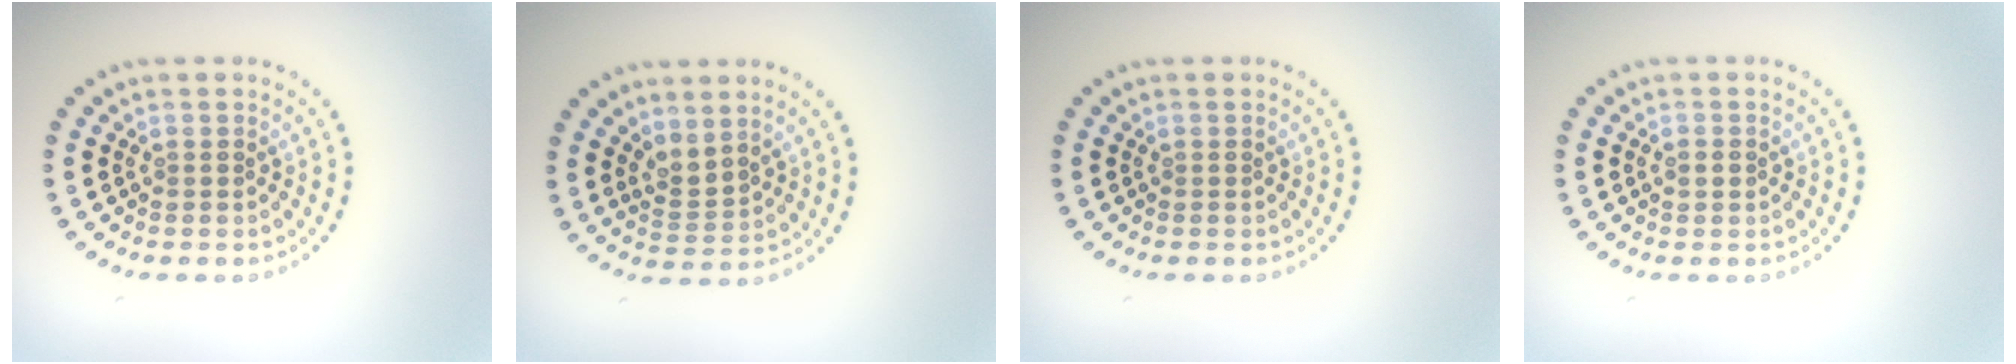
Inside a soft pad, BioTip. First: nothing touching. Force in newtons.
{"total": 2.1, "press": 1.4, "slide": 1.6}
{"total": 0.0}
{"total": 0.9, "press": 0.9, "slide": 0.1}